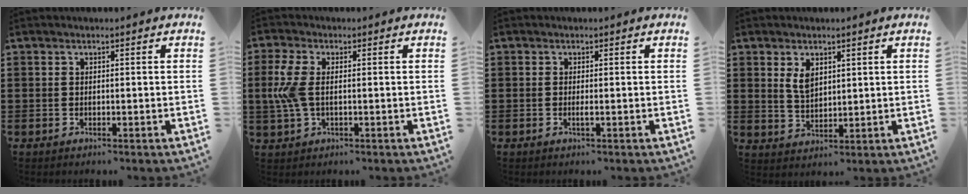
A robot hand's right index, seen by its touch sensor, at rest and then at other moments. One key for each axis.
{"total": 5.7, "fx": 0.2, "fy": 2.8, "fz": 5.0, "tx": -0.133, "ty": -0.003, "tz": -0.005}
{"total": 1.0, "fx": -0.2, "fy": -0.1, "fz": 1.0, "tx": -0.019, "ty": -0.007, "tz": -0.003}
{"total": 3.5, "fx": 1.9, "fy": 2.0, "fz": 2.1, "tx": -0.047, "ty": 0.006, "tz": 0.035}